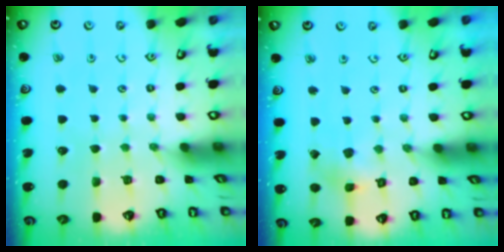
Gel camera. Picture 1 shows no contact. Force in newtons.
{"total": 3.4, "press": 3.4, "slide": 0.3}